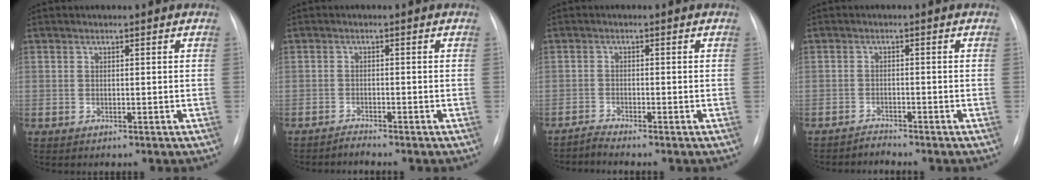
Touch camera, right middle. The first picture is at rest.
{"total": 1.3, "force": [-1.2, -0.3, -0.3], "torque": [0.005, -0.007, -0.020]}
{"total": 1.6, "force": [-1.5, -0.6, -0.3], "torque": [0.004, -0.011, -0.029]}
{"total": 1.6, "force": [-1.4, -0.3, -0.6], "torque": [0.017, -0.010, -0.023]}